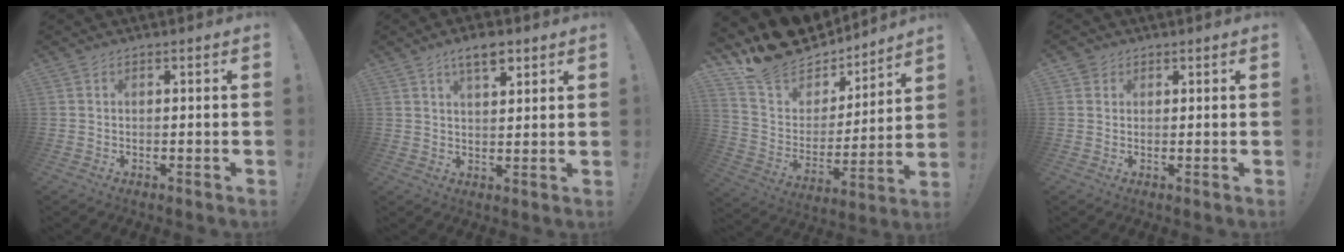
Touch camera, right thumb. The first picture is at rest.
{"total": 6.4, "force": [3.9, 2.3, 4.4], "torque": [-0.068, -0.016, 0.067]}
{"total": 17.7, "force": [14.5, 8.9, 4.8], "torque": [-0.088, -0.112, 0.277]}
{"total": 2.2, "force": [1.4, 1.6, 0.2], "torque": [-0.009, -0.001, 0.027]}